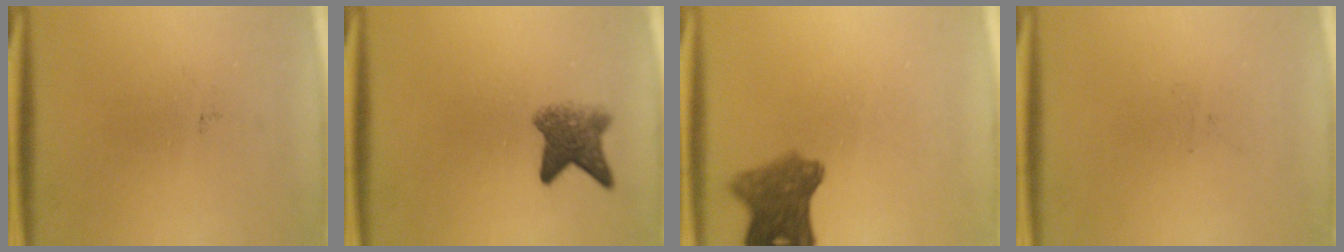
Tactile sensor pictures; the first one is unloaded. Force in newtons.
{"total": 4.8}
{"total": 6.7}
{"total": 0.0}